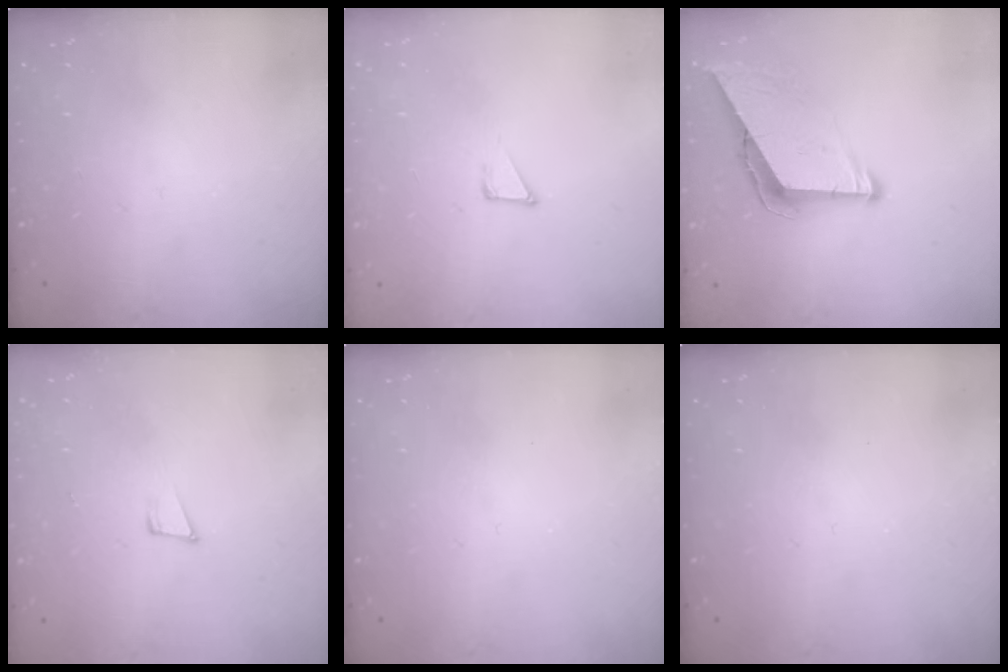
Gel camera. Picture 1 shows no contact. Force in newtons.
{"total": 2.7, "press": 2.7, "slide": 0.3}
{"total": 8.8, "press": 8.7, "slide": 0.4}
{"total": 6.1, "press": 5.4, "slide": 2.8}
{"total": 0.0}
{"total": 0.0}